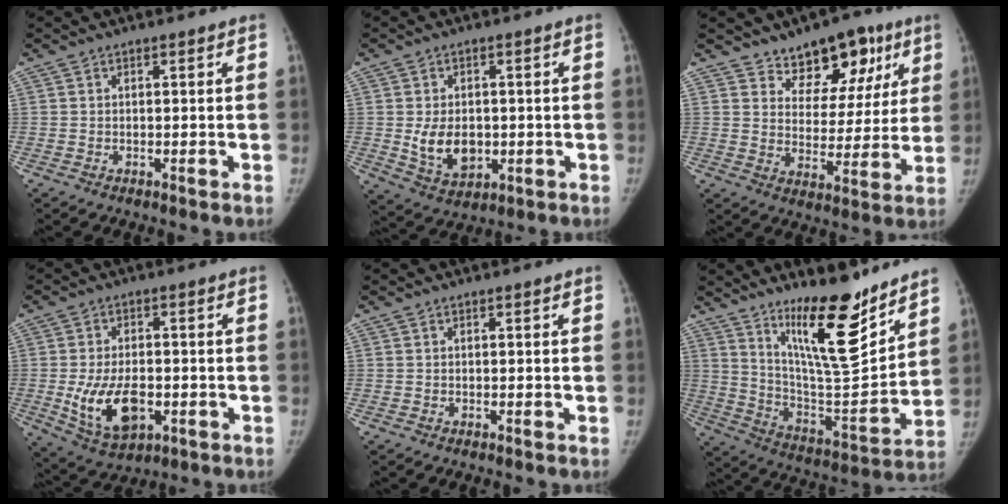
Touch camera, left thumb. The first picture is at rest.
{"total": 5.2, "force": [0.3, 4.0, 3.3], "torque": [-0.037, -0.012, 0.020]}
{"total": 13.1, "force": [8.2, 7.8, 6.5], "torque": [-0.032, -0.038, 0.122]}
{"total": 11.1, "force": [-2.5, 6.4, 8.8], "torque": [-0.149, 0.002, -0.028]}
{"total": 0.0}
{"total": 19.1, "force": [13.6, 4.6, 12.6], "torque": [-0.158, -0.112, 0.234]}